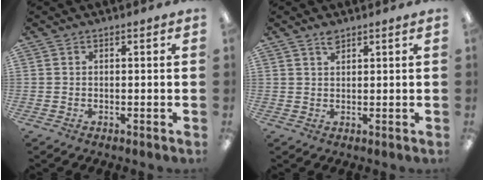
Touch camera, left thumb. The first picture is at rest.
{"total": 1.9, "force": [1.6, 0.6, 0.8], "torque": [-0.011, -0.006, 0.029]}